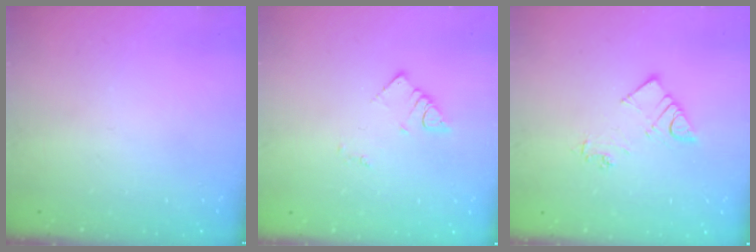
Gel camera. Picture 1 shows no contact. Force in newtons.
{"total": 2.7, "press": 2.7, "slide": 0.4}
{"total": 7.3, "press": 7.2, "slide": 0.7}